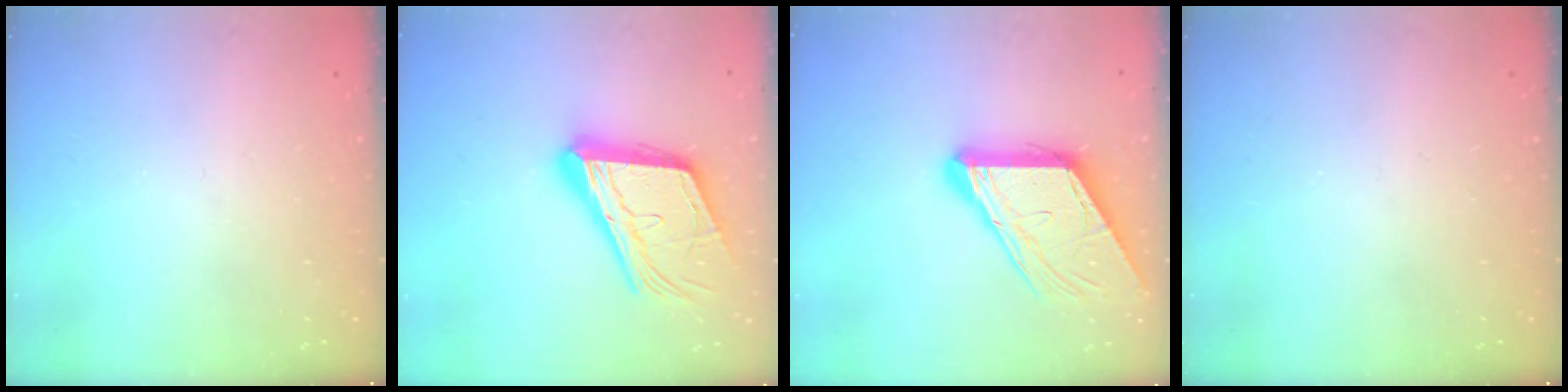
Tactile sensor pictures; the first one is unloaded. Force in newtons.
{"total": 23.2, "press": 22.8, "slide": 3.7}
{"total": 14.0, "press": 13.9, "slide": 1.9}
{"total": 0.0}